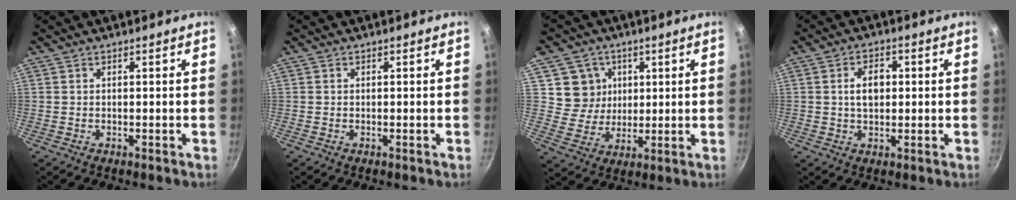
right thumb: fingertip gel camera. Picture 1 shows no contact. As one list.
[{"total": 0.0}, {"total": 8.7, "force": [2.6, 8.0, 1.8], "torque": [0.007, -0.016, 0.047]}, {"total": 5.3, "force": [0.6, 3.6, 3.9], "torque": [-0.047, 0.008, 0.009]}]